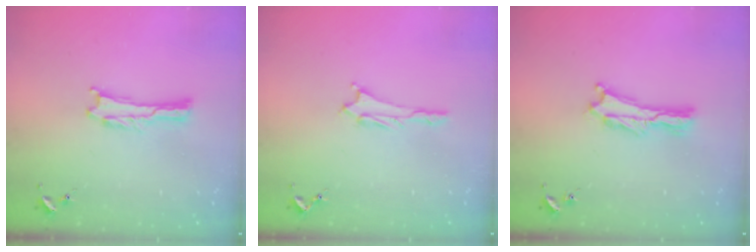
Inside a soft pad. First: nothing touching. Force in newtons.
{"total": 1.2, "press": 1.2, "slide": 0.1}
{"total": 1.2, "press": 1.1, "slide": 0.3}